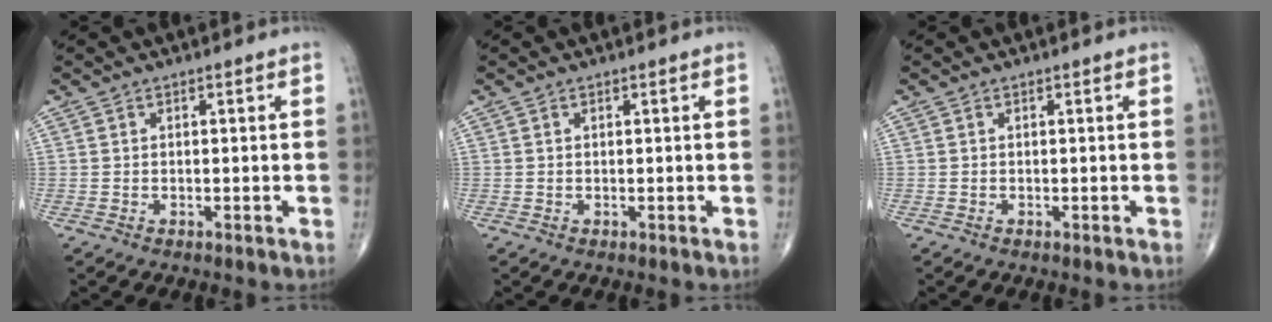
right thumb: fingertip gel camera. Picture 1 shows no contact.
{"total": 0.0}
{"total": 0.0}